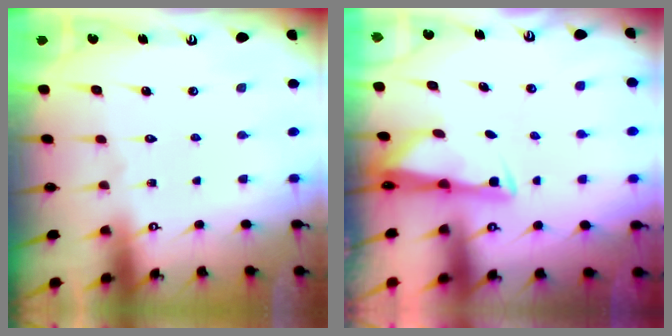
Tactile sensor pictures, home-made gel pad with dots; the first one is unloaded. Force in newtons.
{"total": 2.8, "press": 2.7, "slide": 0.4}